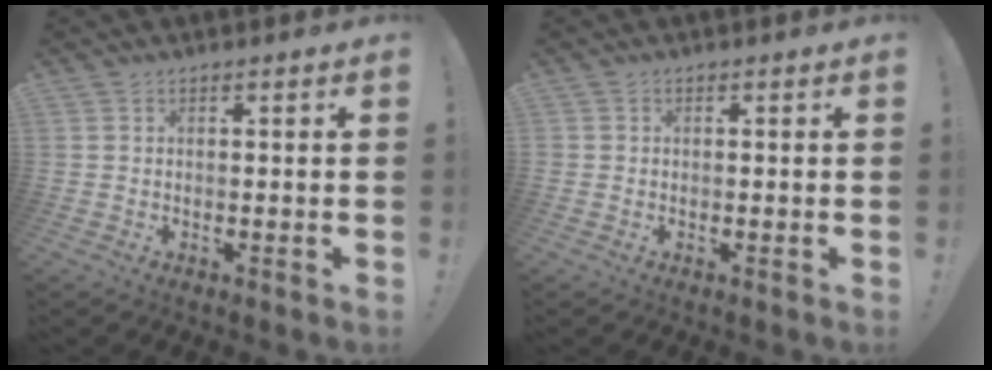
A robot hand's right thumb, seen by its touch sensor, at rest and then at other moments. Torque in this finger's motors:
{"motor_torque": [0.80, 0.24, 0.16, -0.22, 0.00]}